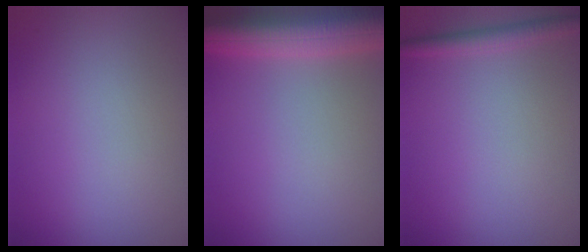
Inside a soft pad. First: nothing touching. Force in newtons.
{"total": 8.1, "press": 8.1, "slide": 0.4}
{"total": 1.7, "press": 1.7, "slide": 0.1}